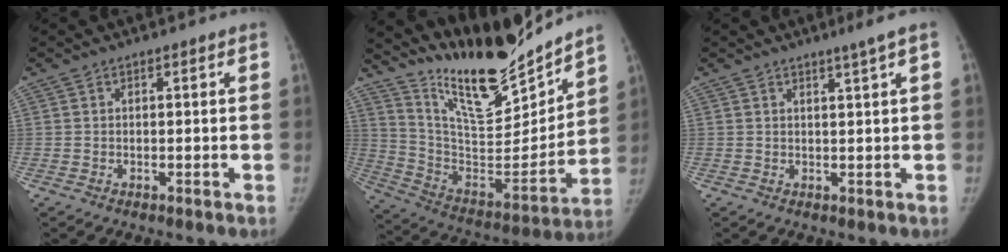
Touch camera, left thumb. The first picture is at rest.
{"total": 22.1, "force": [19.3, 4.4, 9.9], "torque": [-0.123, -0.119, 0.330]}
{"total": 2.5, "force": [1.6, -0.6, 1.8], "torque": [-0.029, -0.014, 0.025]}